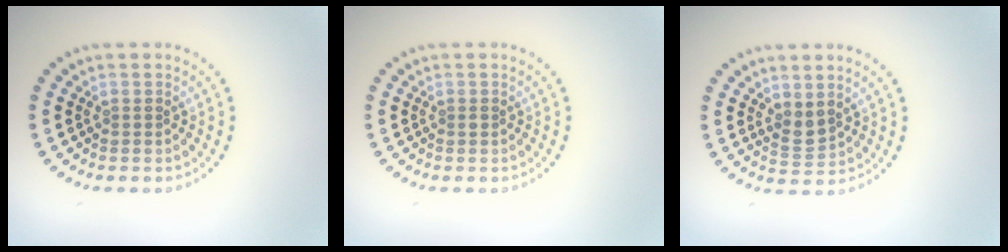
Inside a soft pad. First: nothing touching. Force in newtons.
{"total": 0.5, "press": 0.5, "slide": 0.0}
{"total": 1.8, "press": 1.5, "slide": 1.1}